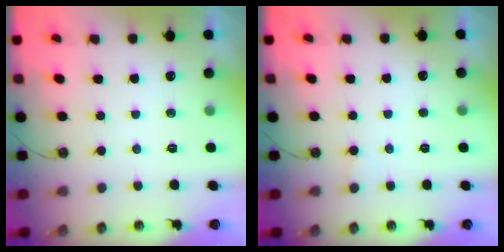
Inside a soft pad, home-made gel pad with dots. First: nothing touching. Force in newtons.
{"total": 4.9, "press": 4.9, "slide": 0.3}